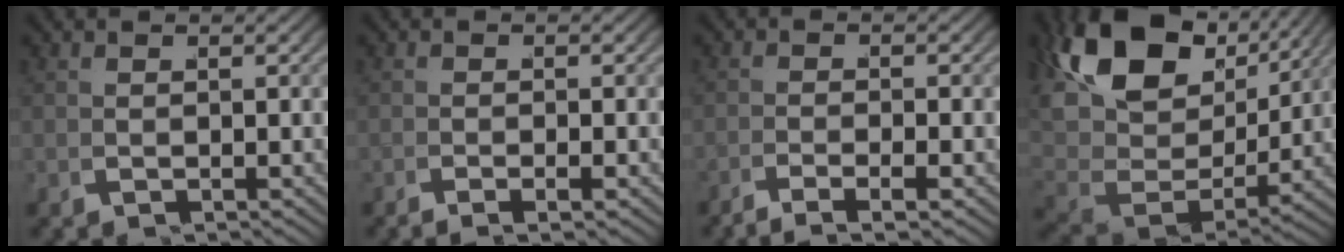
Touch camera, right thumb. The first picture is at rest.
{"total": 0.5, "force": [-0.3, -0.2, 0.4], "torque": [0.002, 0.002, -0.009]}
{"total": 2.1, "force": [-1.7, 0.3, 1.3], "torque": [-0.017, -0.003, -0.030]}
{"total": 12.8, "force": [5.6, 7.4, 8.9], "torque": [-0.192, -0.001, 0.101]}